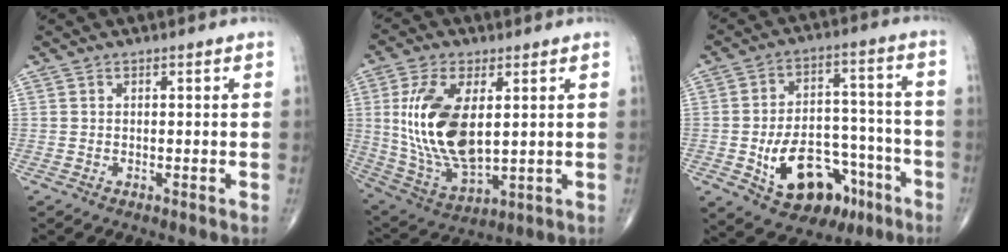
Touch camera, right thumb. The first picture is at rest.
{"total": 17.4, "force": [2.7, 8.7, 14.8], "torque": [-0.291, -0.018, 0.064]}
{"total": 17.6, "force": [-7.5, 10.9, 11.6], "torque": [-0.148, 0.053, -0.101]}